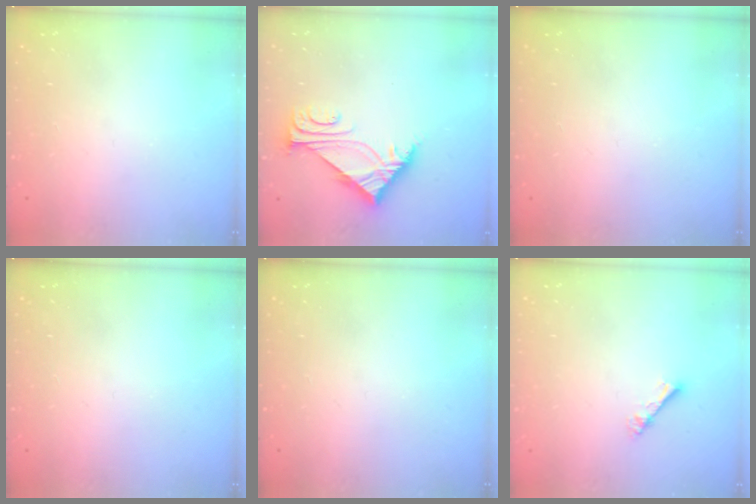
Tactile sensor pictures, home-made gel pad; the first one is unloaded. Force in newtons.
{"total": 6.6, "press": 6.6, "slide": 0.1}
{"total": 0.0}
{"total": 0.0}
{"total": 0.0}
{"total": 2.3, "press": 2.3, "slide": 0.3}